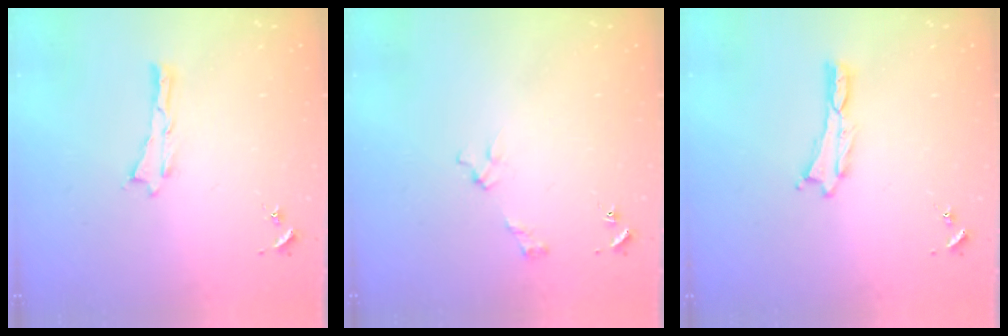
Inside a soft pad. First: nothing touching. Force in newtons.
{"total": 2.7, "press": 2.6, "slide": 0.3}
{"total": 0.0}